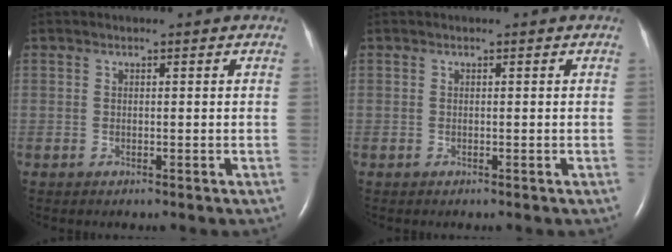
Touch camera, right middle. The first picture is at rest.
{"total": 0.0}